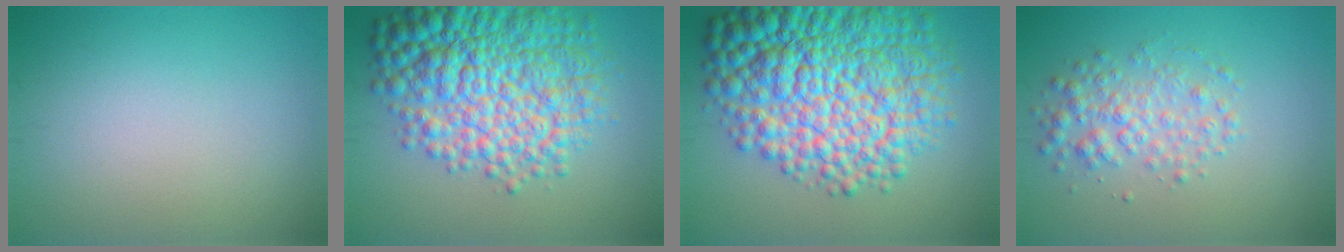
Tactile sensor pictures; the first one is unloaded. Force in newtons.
{"total": 10.6, "press": 10.6, "slide": 0.2}
{"total": 13.8, "press": 13.8, "slide": 0.3}
{"total": 3.0, "press": 3.0, "slide": 0.0}